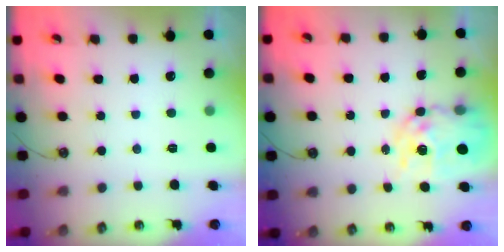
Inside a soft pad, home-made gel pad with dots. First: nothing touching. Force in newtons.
{"total": 13.3, "press": 13.2, "slide": 1.4}